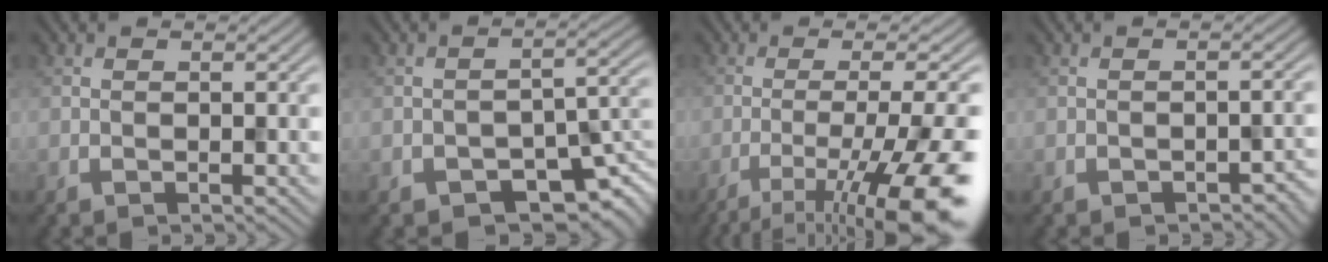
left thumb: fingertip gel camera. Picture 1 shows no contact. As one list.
[{"total": 5.4, "force": [-4.0, 2.7, 2.5], "torque": [-0.026, -0.014, -0.050]}, {"total": 13.1, "force": [-7.0, 3.2, 10.6], "torque": [-0.144, -0.009, -0.094]}, {"total": 1.4, "force": [-1.4, 0.2, 0.2], "torque": [0.005, 0.005, -0.018]}]